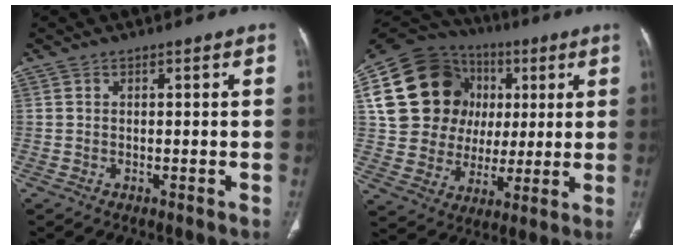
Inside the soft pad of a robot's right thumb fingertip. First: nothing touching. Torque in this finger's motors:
{"motor_torque": [-1.25, 2.36, 1.43, 1.33, 0.38]}